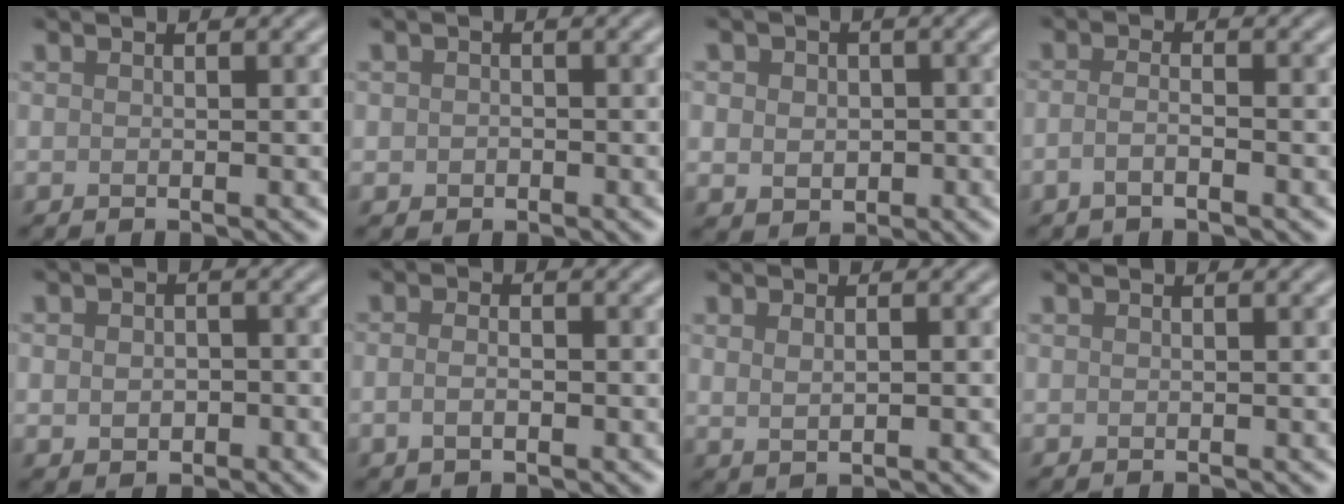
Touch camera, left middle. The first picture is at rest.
{"total": 1.1, "force": [-0.1, 1.0, 0.3], "torque": [0.001, -0.004, -0.007]}
{"total": 3.7, "force": [0.2, 3.2, 1.8], "torque": [-0.027, 0.006, -0.012]}
{"total": 1.7, "force": [-0.9, 0.5, 1.4], "torque": [-0.026, 0.000, -0.023]}
{"total": 2.5, "force": [-0.3, 1.9, 1.5], "torque": [-0.017, -0.006, -0.006]}
{"total": 2.0, "force": [-0.5, 1.1, 1.6], "torque": [-0.028, -0.003, -0.012]}
{"total": 1.5, "force": [0.3, 0.7, 1.3], "torque": [-0.028, -0.004, 0.013]}
{"total": 0.0}